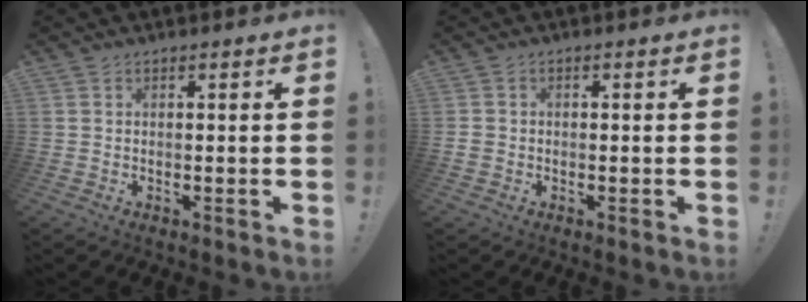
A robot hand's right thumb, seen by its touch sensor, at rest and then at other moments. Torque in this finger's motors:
{"motor_torque": [-0.07, -0.04, 0.31, -0.25, 0.01]}